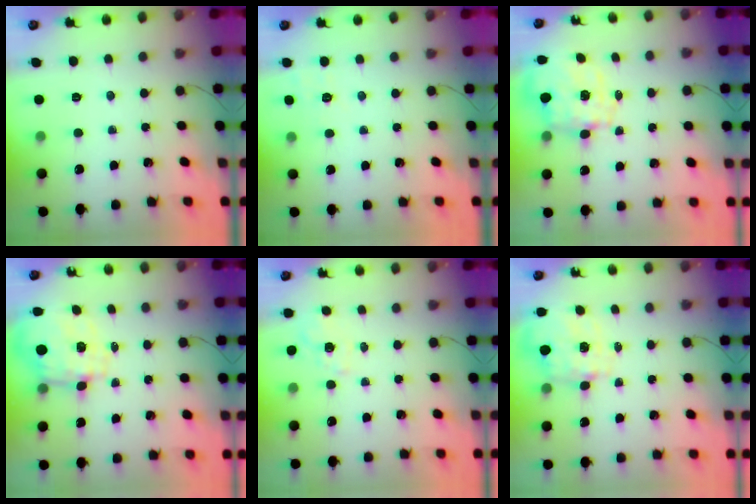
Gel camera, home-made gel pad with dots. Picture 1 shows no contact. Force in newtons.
{"total": 2.3, "press": 1.5, "slide": 1.8}
{"total": 10.0, "press": 9.9, "slide": 1.3}
{"total": 3.6, "press": 3.3, "slide": 1.4}
{"total": 2.1, "press": 1.7, "slide": 1.1}
{"total": 2.8, "press": 2.6, "slide": 1.1}